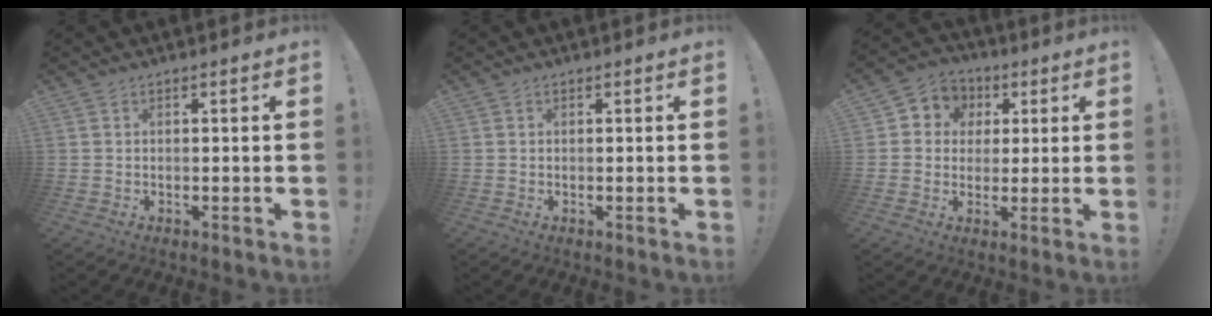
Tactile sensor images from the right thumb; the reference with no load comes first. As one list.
[{"total": 0.0}, {"total": 7.1, "force": [0.7, 6.8, 1.9], "torque": [-0.023, 0.002, 0.020]}]